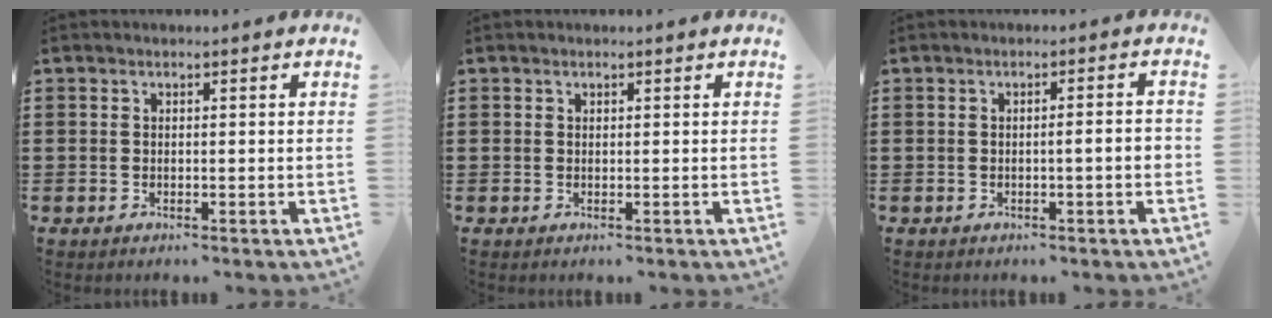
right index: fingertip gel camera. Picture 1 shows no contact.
{"total": 0.0}
{"total": 2.3, "force": [-0.6, 0.1, 2.2], "torque": [-0.035, 0.000, -0.011]}